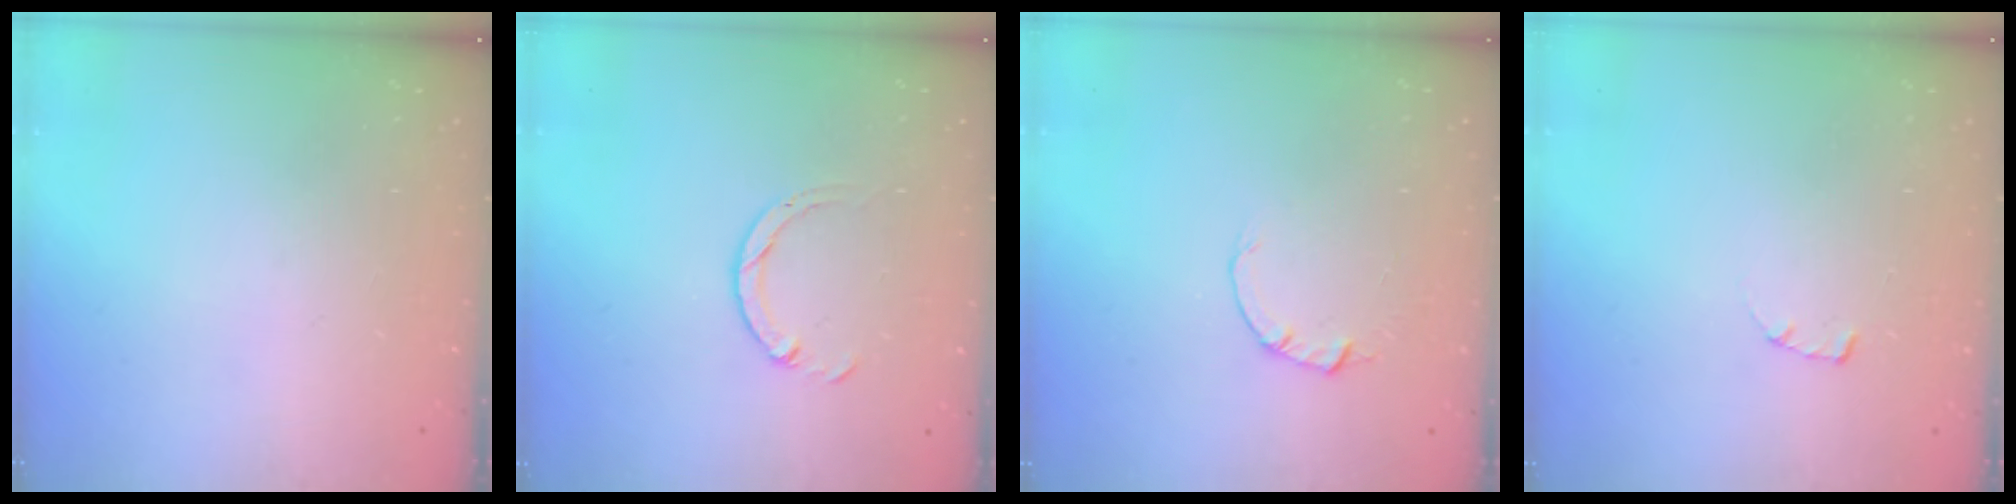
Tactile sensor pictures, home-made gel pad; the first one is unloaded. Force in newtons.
{"total": 4.6, "press": 4.6, "slide": 0.3}
{"total": 2.0, "press": 2.0, "slide": 0.3}
{"total": 1.7, "press": 1.7, "slide": 0.2}